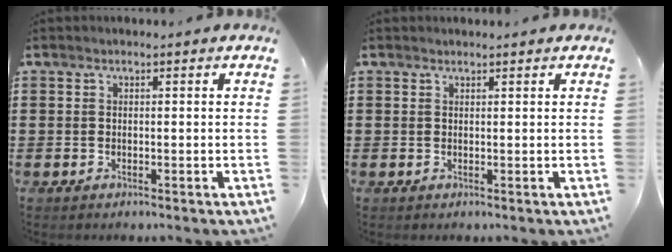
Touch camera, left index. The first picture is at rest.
{"total": 0.6, "force": [0.6, 0.1, 0.0], "torque": [-0.002, 0.000, 0.011]}